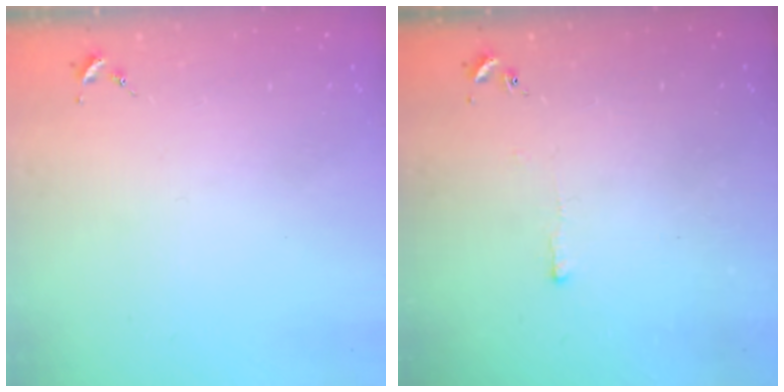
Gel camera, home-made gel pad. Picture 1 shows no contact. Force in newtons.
{"total": 2.4, "press": 2.4, "slide": 0.5}